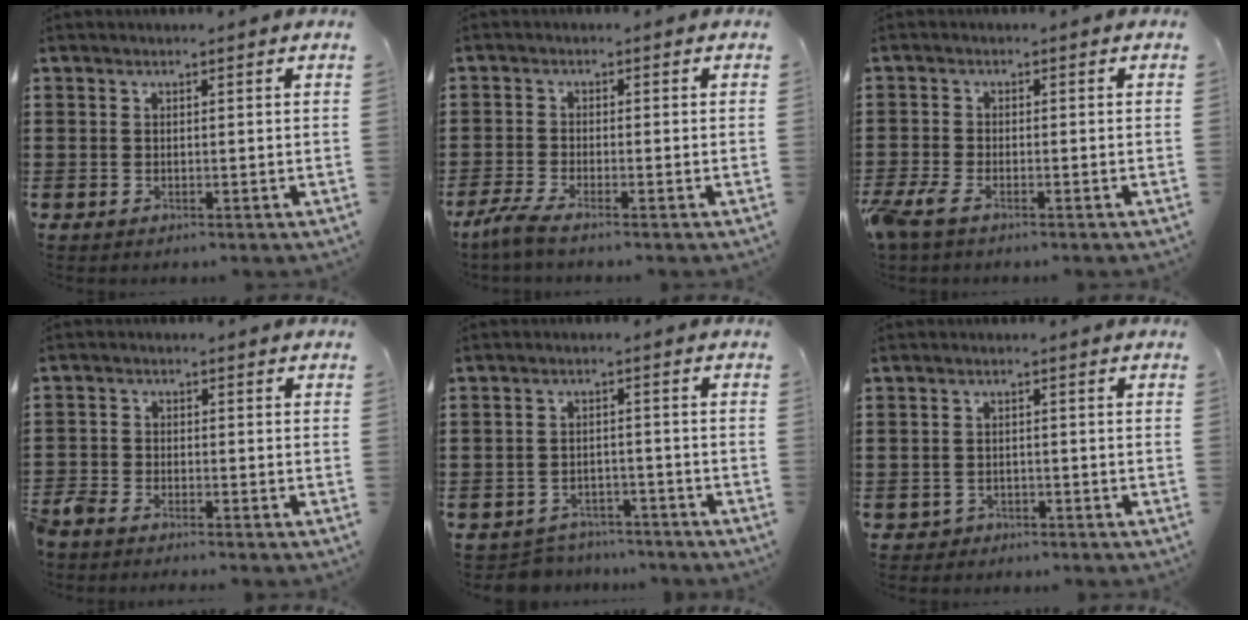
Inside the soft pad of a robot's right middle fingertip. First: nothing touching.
{"total": 2.9, "force": [-2.2, -0.1, 1.9], "torque": [-0.054, -0.015, -0.046]}
{"total": 2.5, "force": [-1.7, 0.6, 1.7], "torque": [-0.057, -0.009, -0.041]}
{"total": 2.8, "force": [-2.8, 0.4, 0.5], "torque": [-0.033, -0.006, -0.065]}
{"total": 3.6, "force": [-3.5, 0.7, -0.2], "torque": [-0.006, -0.001, -0.075]}
{"total": 0.7, "force": [-0.6, 0.2, 0.1], "torque": [-0.003, -0.001, -0.014]}